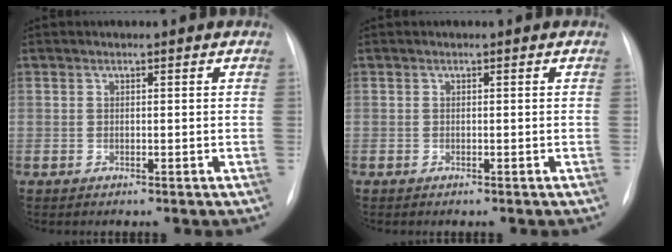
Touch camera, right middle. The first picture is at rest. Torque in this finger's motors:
{"motor_torque": [-0.02, 0.03, 0.04, 0.00]}